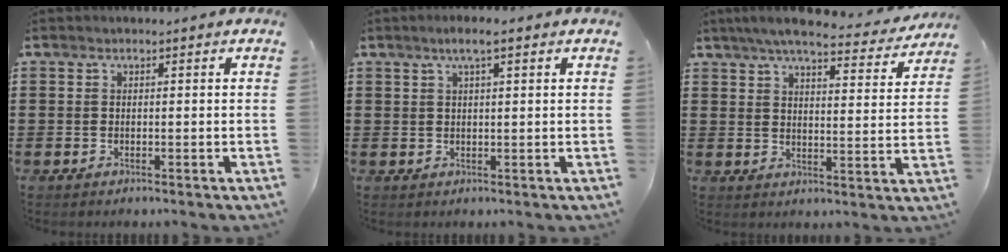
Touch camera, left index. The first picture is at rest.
{"total": 2.9, "force": [1.6, 0.3, 2.4], "torque": [-0.047, 0.004, 0.026]}
{"total": 6.6, "force": [5.8, 0.2, 3.1], "torque": [-0.070, -0.028, 0.100]}